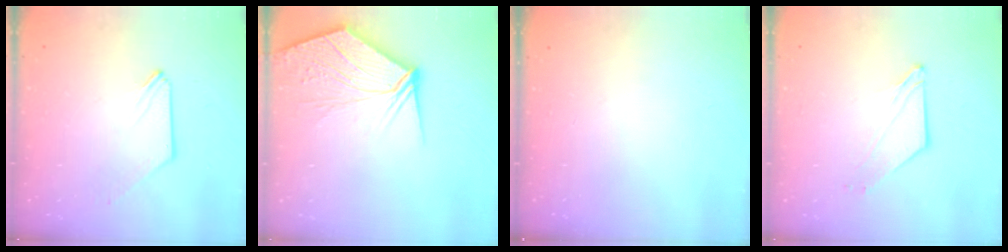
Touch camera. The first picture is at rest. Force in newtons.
{"total": 9.8, "press": 9.7, "slide": 1.4}
{"total": 0.0}
{"total": 4.5, "press": 4.5, "slide": 0.5}